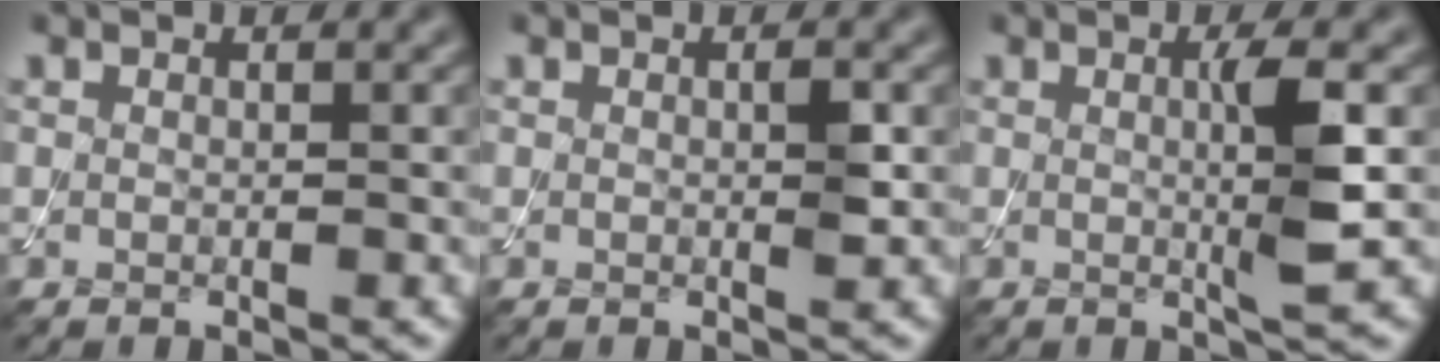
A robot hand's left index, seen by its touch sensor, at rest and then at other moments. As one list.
[{"total": 1.2, "force": [0.1, 0.2, 1.1], "torque": [-0.017, -0.002, 0.001]}, {"total": 3.8, "force": [0.2, 0.4, 3.8], "torque": [-0.062, -0.005, 0.000]}]